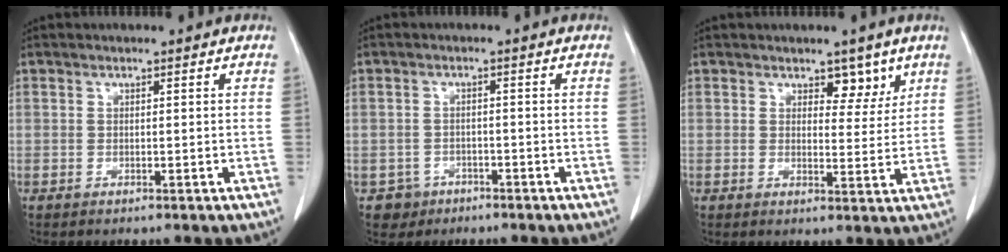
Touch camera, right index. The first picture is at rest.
{"total": 3.2, "force": [-1.7, 2.7, -0.3], "torque": [0.009, 0.013, -0.028]}
{"total": 4.0, "force": [2.7, 2.1, 2.1], "torque": [-0.015, -0.005, 0.038]}